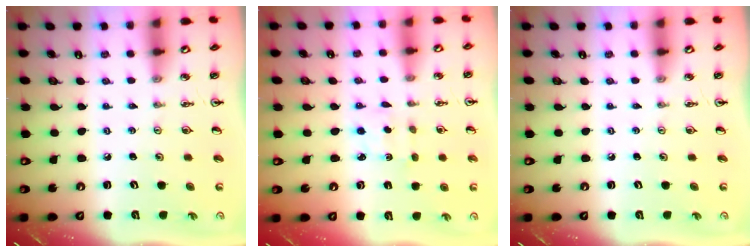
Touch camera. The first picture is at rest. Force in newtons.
{"total": 1.8, "press": 1.7, "slide": 0.5}
{"total": 0.0}